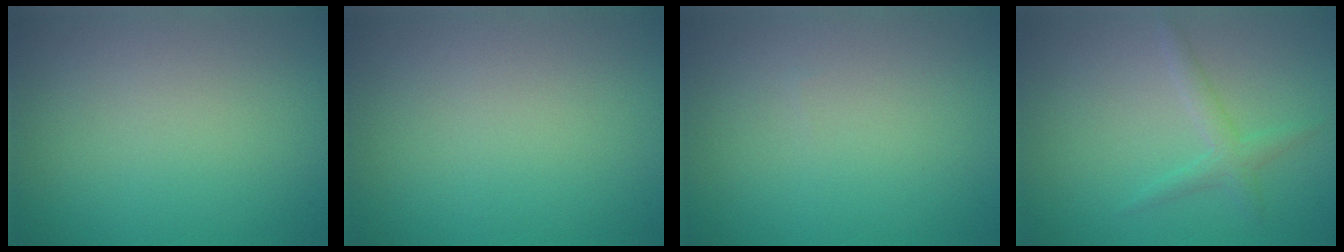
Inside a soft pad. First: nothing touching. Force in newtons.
{"total": 0.0}
{"total": 0.0}
{"total": 1.7, "press": 1.7, "slide": 0.1}